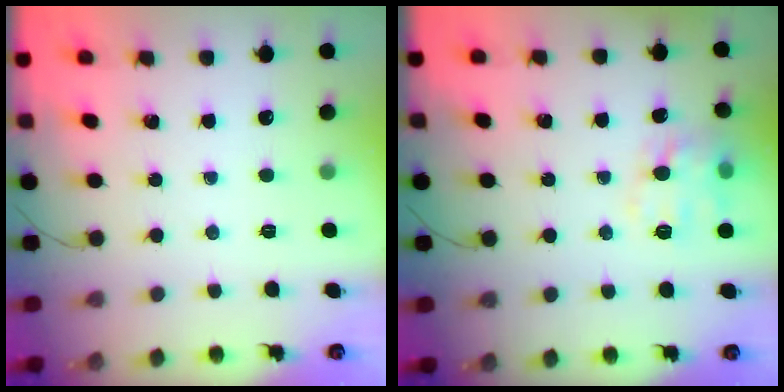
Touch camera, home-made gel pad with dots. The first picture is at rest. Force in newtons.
{"total": 10.3, "press": 10.3, "slide": 0.7}